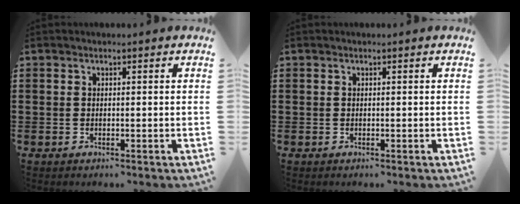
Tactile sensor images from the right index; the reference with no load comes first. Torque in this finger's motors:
{"motor_torque": [0.34, 0.34, 0.00, 0.00]}